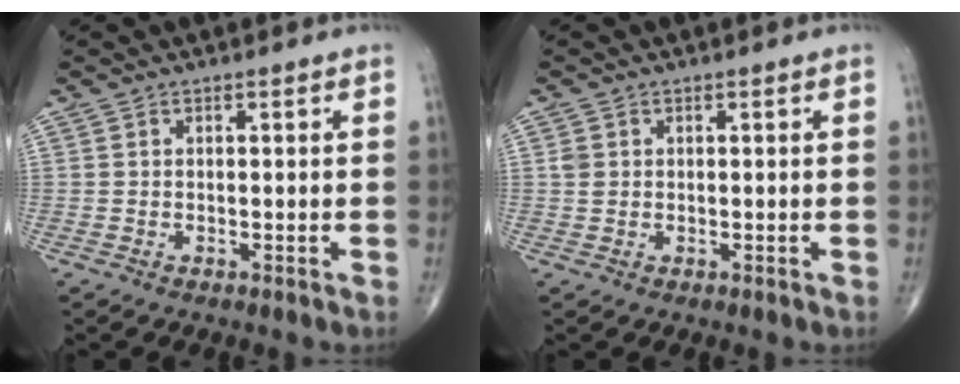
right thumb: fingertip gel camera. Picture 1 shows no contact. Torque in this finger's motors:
{"motor_torque": [0.30, 0.26, 0.47, 0.38, 0.00]}